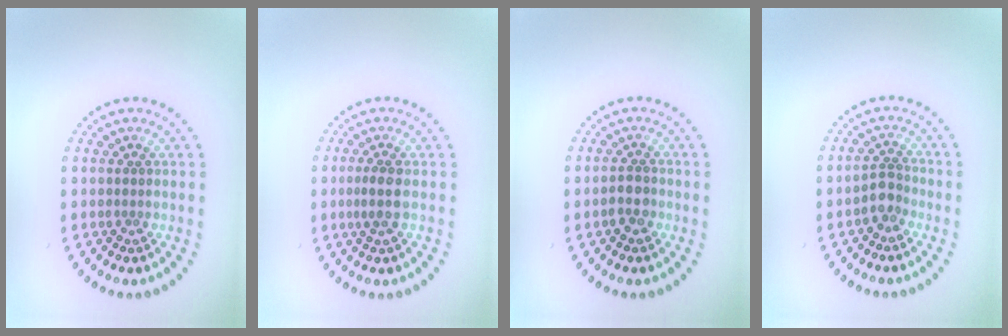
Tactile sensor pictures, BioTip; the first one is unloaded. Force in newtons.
{"total": 1.8, "press": 1.6, "slide": 0.7}
{"total": 1.8, "press": 1.6, "slide": 0.8}
{"total": 1.8, "press": 1.5, "slide": 1.0}